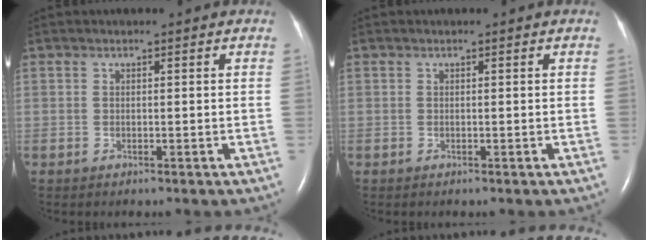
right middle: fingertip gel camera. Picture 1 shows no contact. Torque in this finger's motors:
{"motor_torque": [-0.05, 0.12, 0.00, 0.00]}